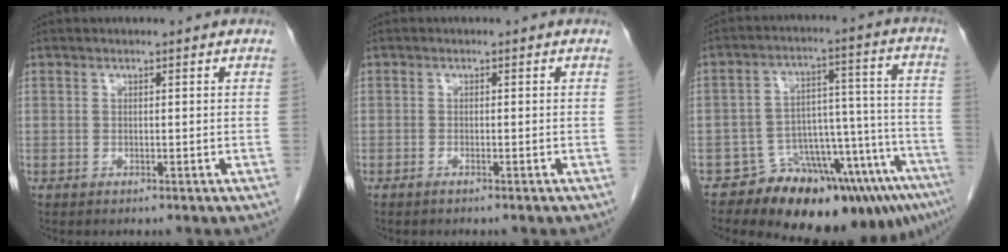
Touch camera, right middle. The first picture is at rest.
{"total": 1.1, "force": [-0.9, -0.1, 0.7], "torque": [-0.014, 0.000, -0.013]}
{"total": 15.5, "force": [-11.7, 4.6, 9.1], "torque": [-0.058, 0.065, -0.164]}